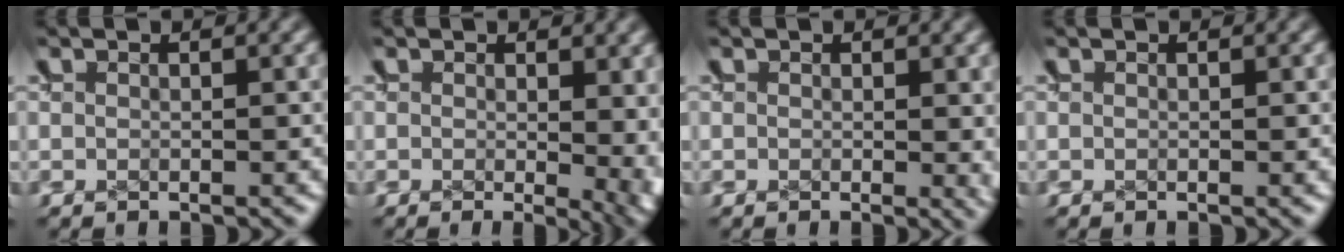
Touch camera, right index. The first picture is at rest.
{"total": 3.3, "force": [-0.1, 1.4, 3.0], "torque": [-0.028, -0.018, 0.006]}
{"total": 1.0, "force": [0.3, 0.3, 0.9], "torque": [-0.011, -0.005, 0.005]}
{"total": 0.0}